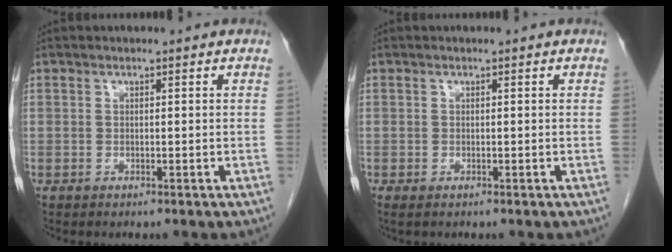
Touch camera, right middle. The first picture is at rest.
{"total": 0.6, "force": [-0.3, 0.2, 0.4], "torque": [-0.008, -0.002, -0.003]}